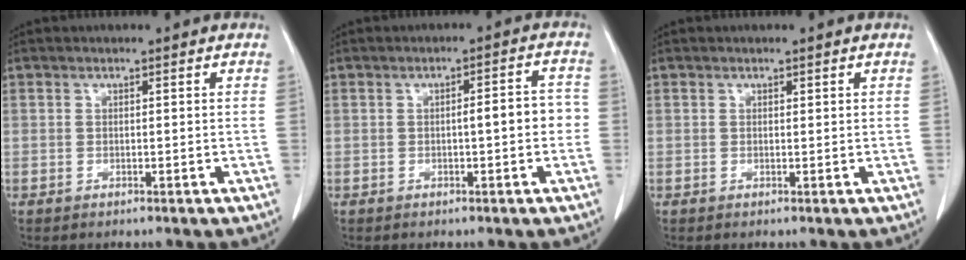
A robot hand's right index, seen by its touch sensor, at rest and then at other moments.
{"total": 4.2, "force": [-0.6, 1.0, 4.0], "torque": [-0.054, 0.017, -0.007]}
{"total": 0.0}